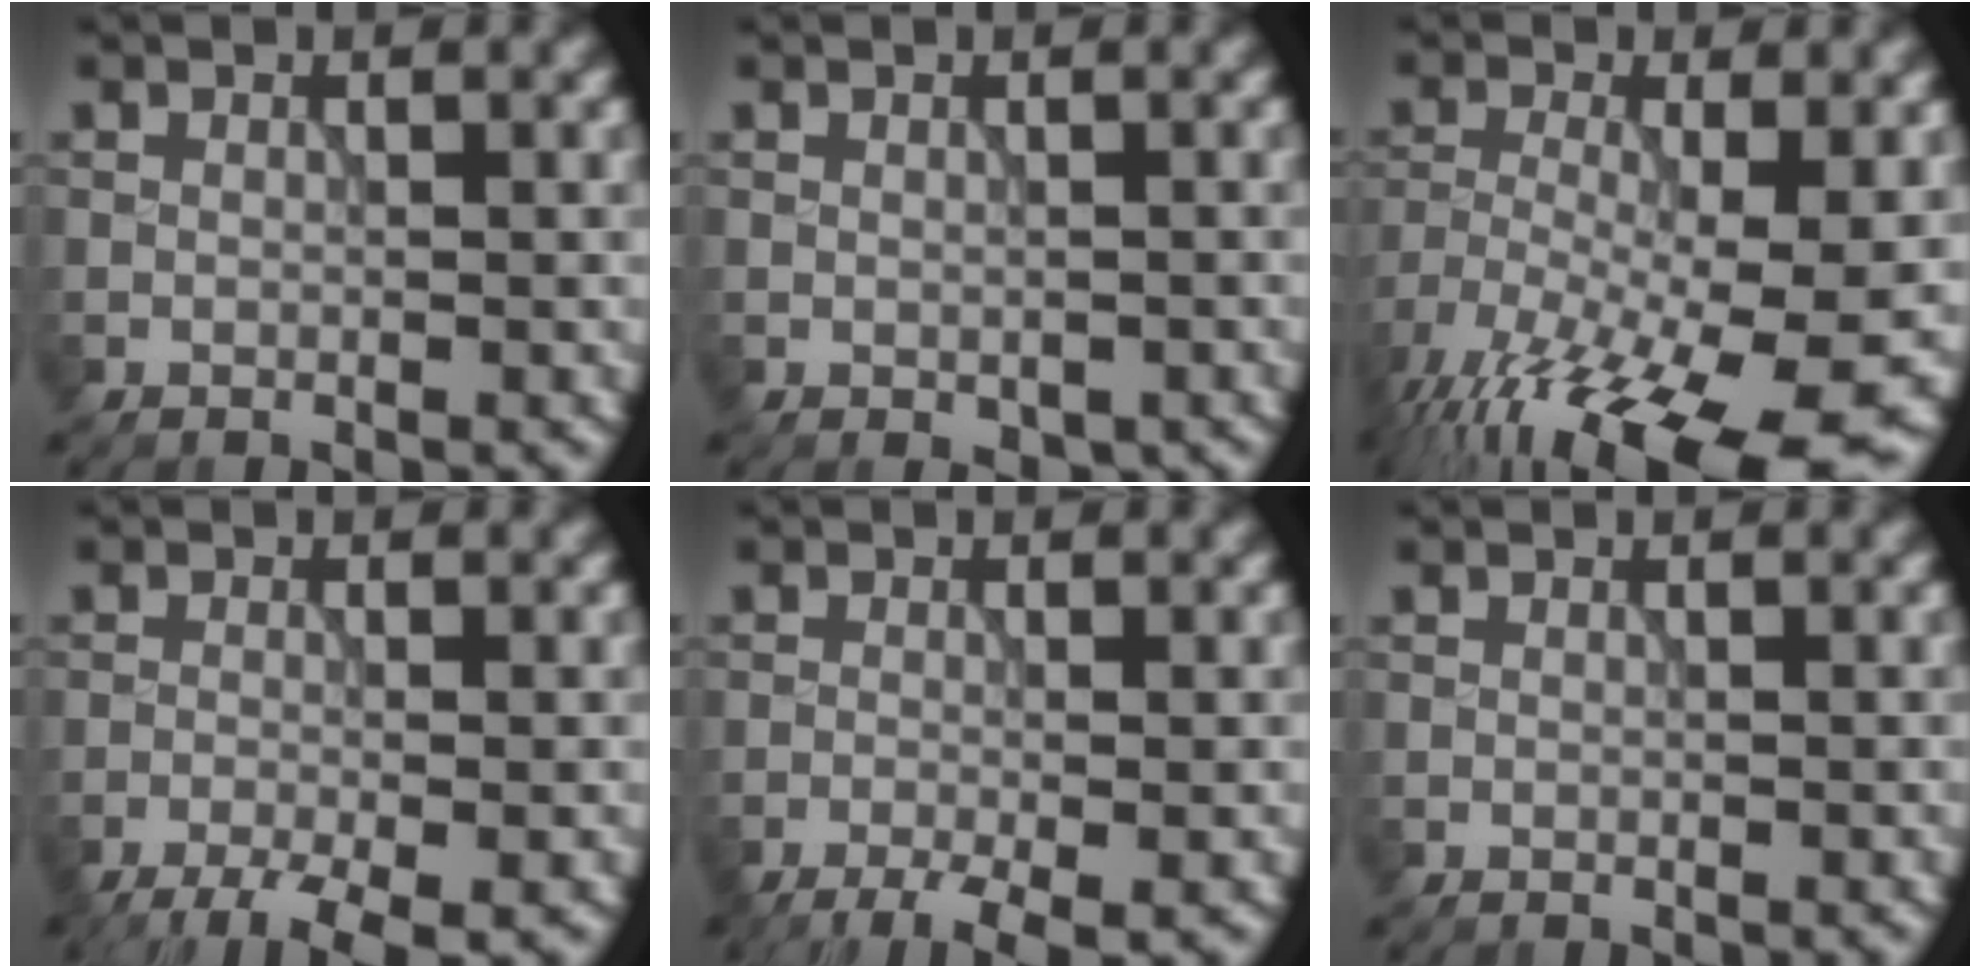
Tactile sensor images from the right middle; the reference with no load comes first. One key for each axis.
{"total": 1.1, "fx": -0.4, "fy": 0.7, "fz": 0.7, "tx": -0.011, "ty": -0.009, "tz": -0.001}
{"total": 16.1, "fx": -9.3, "fy": 5.1, "fz": 12.1, "tx": -0.231, "ty": -0.032, "tz": -0.140}
{"total": 4.7, "fx": -3.2, "fy": 1.1, "fz": 3.3, "tx": -0.053, "ty": -0.012, "tz": -0.059}
{"total": 3.9, "fx": -2.5, "fy": 0.9, "fz": 2.9, "tx": -0.046, "ty": -0.005, "tz": -0.045}
{"total": 0.0}